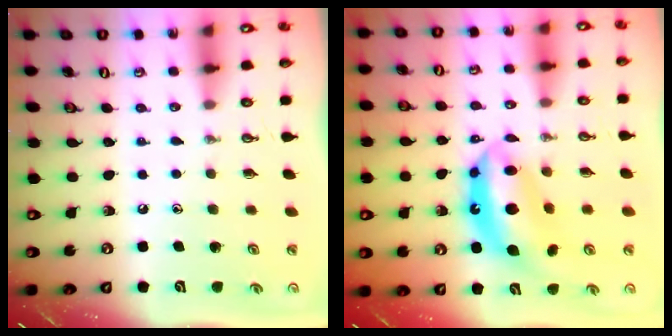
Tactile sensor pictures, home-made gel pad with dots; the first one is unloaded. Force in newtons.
{"total": 14.7, "press": 14.6, "slide": 1.1}